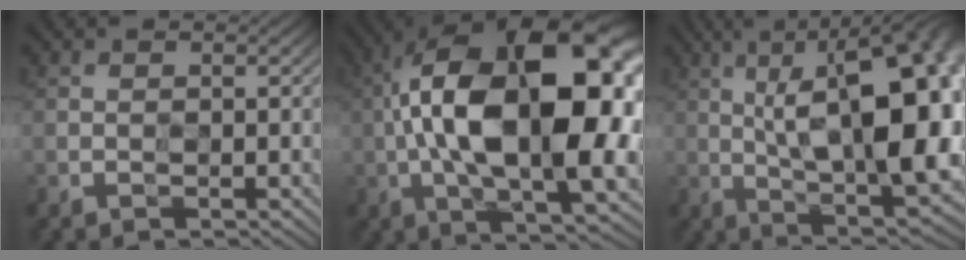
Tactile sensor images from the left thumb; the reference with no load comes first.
{"total": 19.9, "force": [0.1, 9.2, 17.7], "torque": [-0.310, 0.014, -0.012]}
{"total": 20.3, "force": [1.5, 8.6, 18.3], "torque": [-0.229, 0.050, 0.019]}